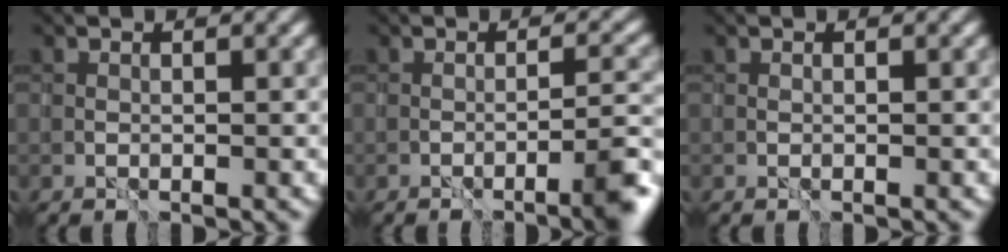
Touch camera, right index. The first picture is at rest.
{"total": 3.9, "force": [-2.1, 0.4, 3.3], "torque": [-0.043, 0.005, -0.034]}
{"total": 0.0}